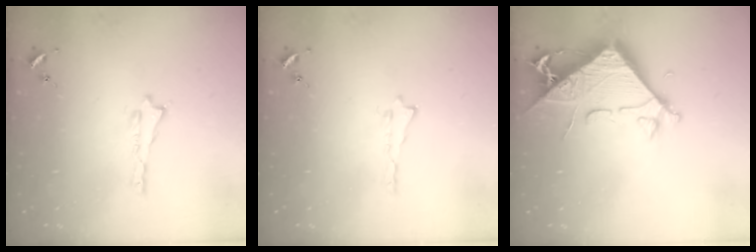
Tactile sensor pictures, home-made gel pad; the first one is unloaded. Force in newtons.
{"total": 0.0}
{"total": 8.7, "press": 8.6, "slide": 1.1}